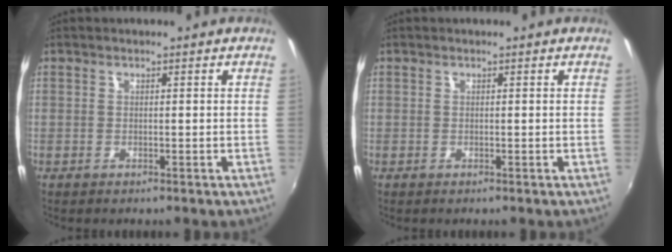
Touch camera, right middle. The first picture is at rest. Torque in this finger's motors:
{"motor_torque": [0.00, 0.00, 0.00, 0.00]}